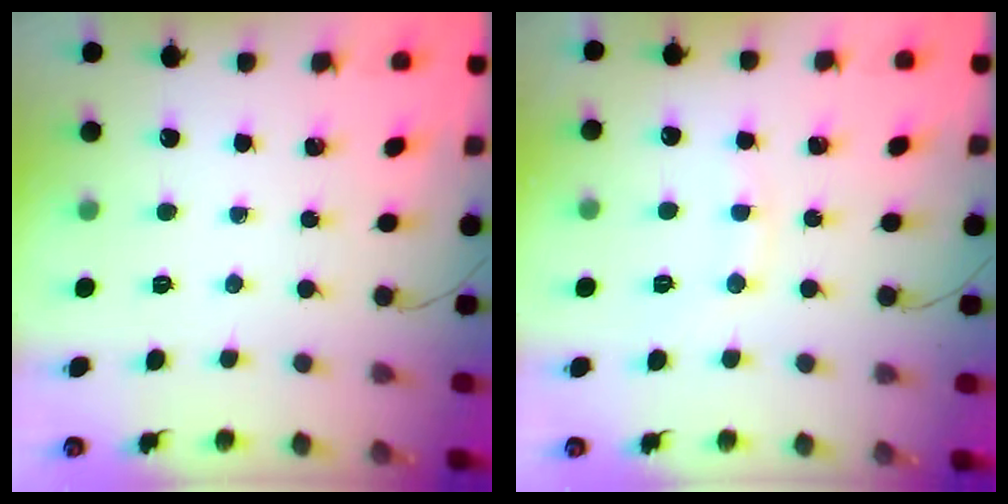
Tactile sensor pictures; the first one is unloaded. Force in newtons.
{"total": 6.7, "press": 6.6, "slide": 1.2}